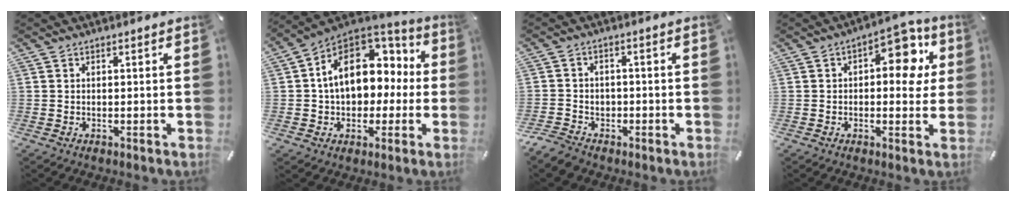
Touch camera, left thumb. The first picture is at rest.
{"total": 16.6, "force": [3.4, 12.3, 10.7], "torque": [-0.178, -0.006, 0.062]}
{"total": 4.7, "force": [-2.4, 3.8, 1.2], "torque": [-0.033, 0.013, -0.046]}
{"total": 11.1, "force": [2.9, 6.1, 8.8], "torque": [-0.098, -0.018, 0.041]}